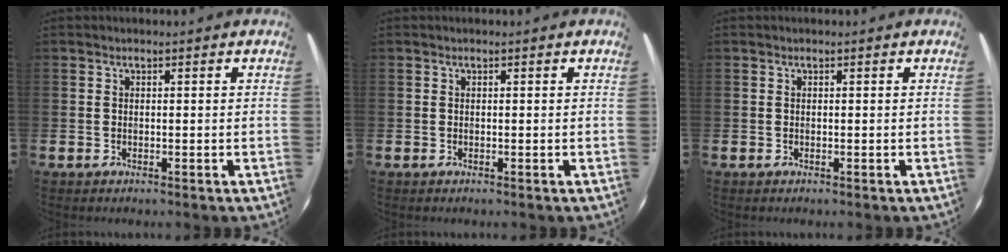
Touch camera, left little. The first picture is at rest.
{"total": 0.0}
{"total": 0.0}